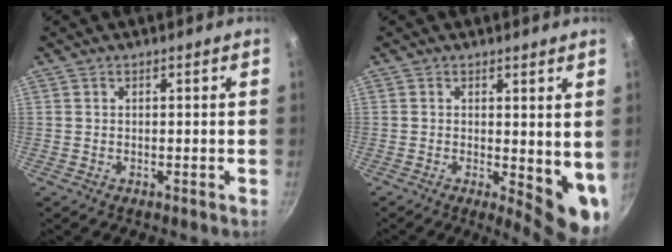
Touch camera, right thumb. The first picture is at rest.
{"total": 8.3, "force": [0.4, 3.5, 7.5], "torque": [-0.080, -0.019, 0.010]}